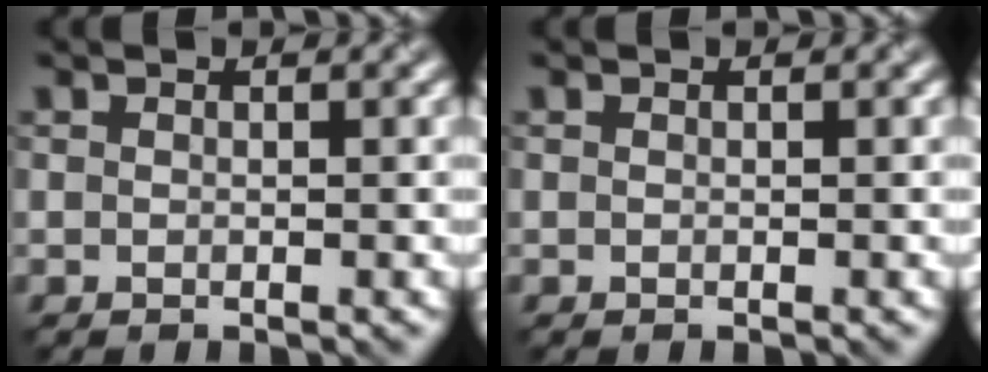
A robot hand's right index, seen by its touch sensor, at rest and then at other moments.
{"total": 0.0}